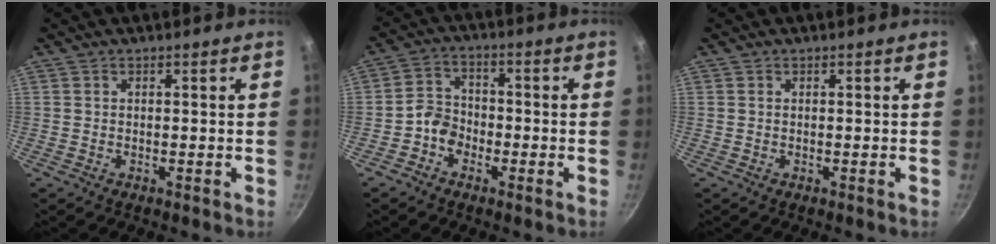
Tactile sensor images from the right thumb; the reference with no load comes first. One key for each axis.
{"total": 5.6, "fx": -2.3, "fy": 4.4, "fz": 2.6, "tx": -0.026, "ty": 0.025, "tz": -0.054}
{"total": 0.0}